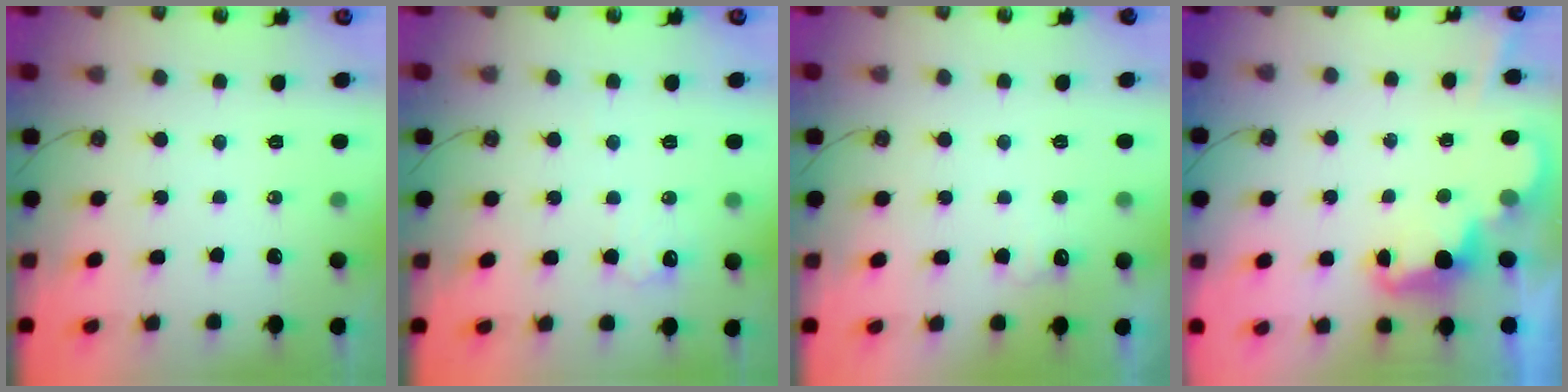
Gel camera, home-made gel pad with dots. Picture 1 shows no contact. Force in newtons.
{"total": 7.1, "press": 7.1, "slide": 0.2}
{"total": 5.7, "press": 5.5, "slide": 1.3}
{"total": 2.5, "press": 2.5, "slide": 0.5}